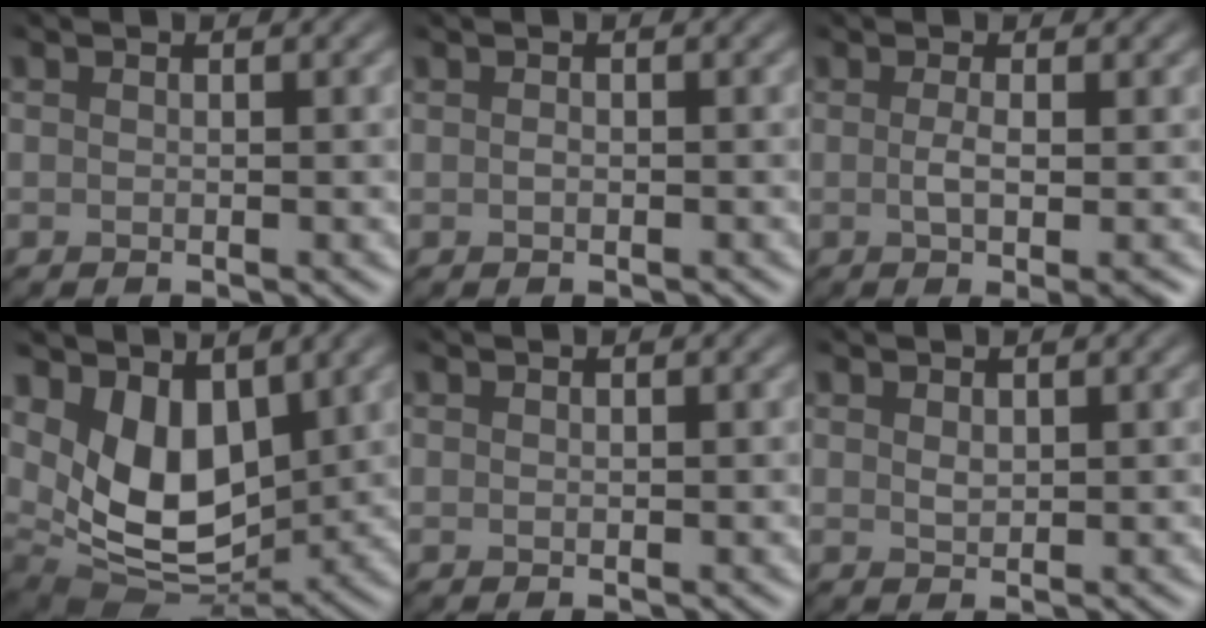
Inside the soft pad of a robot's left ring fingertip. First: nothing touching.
{"total": 0.0}
{"total": 2.6, "force": [-0.5, 0.0, 2.5], "torque": [-0.032, -0.003, -0.009]}
{"total": 6.9, "force": [1.5, 4.1, 5.4], "torque": [-0.104, -0.023, 0.021]}
{"total": 0.0}
{"total": 0.6, "force": [0.5, 0.2, 0.4], "torque": [-0.007, -0.002, 0.011]}